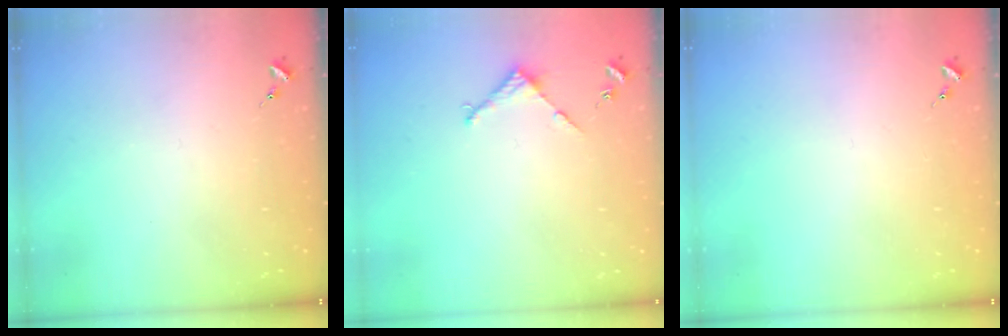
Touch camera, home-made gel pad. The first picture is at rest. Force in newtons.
{"total": 2.9, "press": 2.8, "slide": 0.2}
{"total": 0.0}